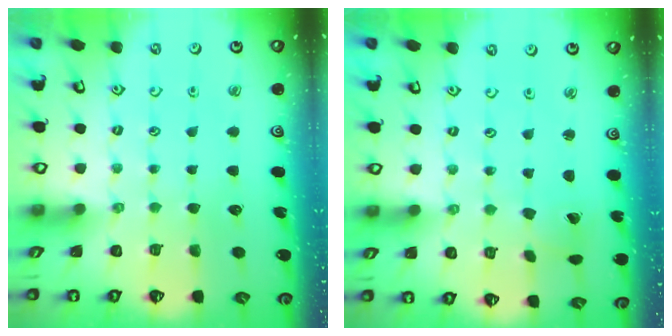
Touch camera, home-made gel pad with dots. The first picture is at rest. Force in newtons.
{"total": 2.2, "press": 2.2, "slide": 0.2}